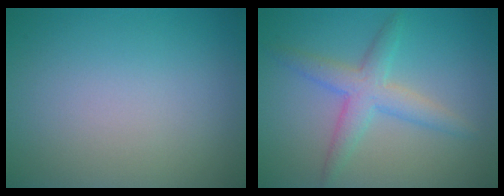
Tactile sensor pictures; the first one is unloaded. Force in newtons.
{"total": 3.6, "press": 3.6, "slide": 0.1}